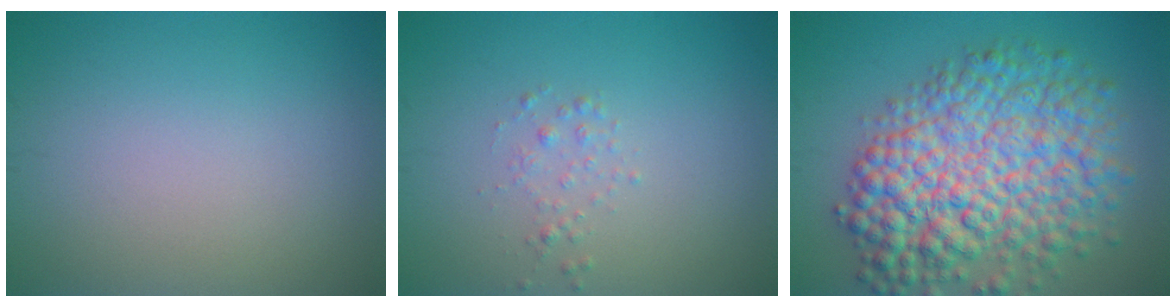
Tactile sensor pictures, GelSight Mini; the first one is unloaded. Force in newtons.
{"total": 0.9, "press": 0.9, "slide": 0.0}
{"total": 10.8, "press": 10.8, "slide": 0.2}